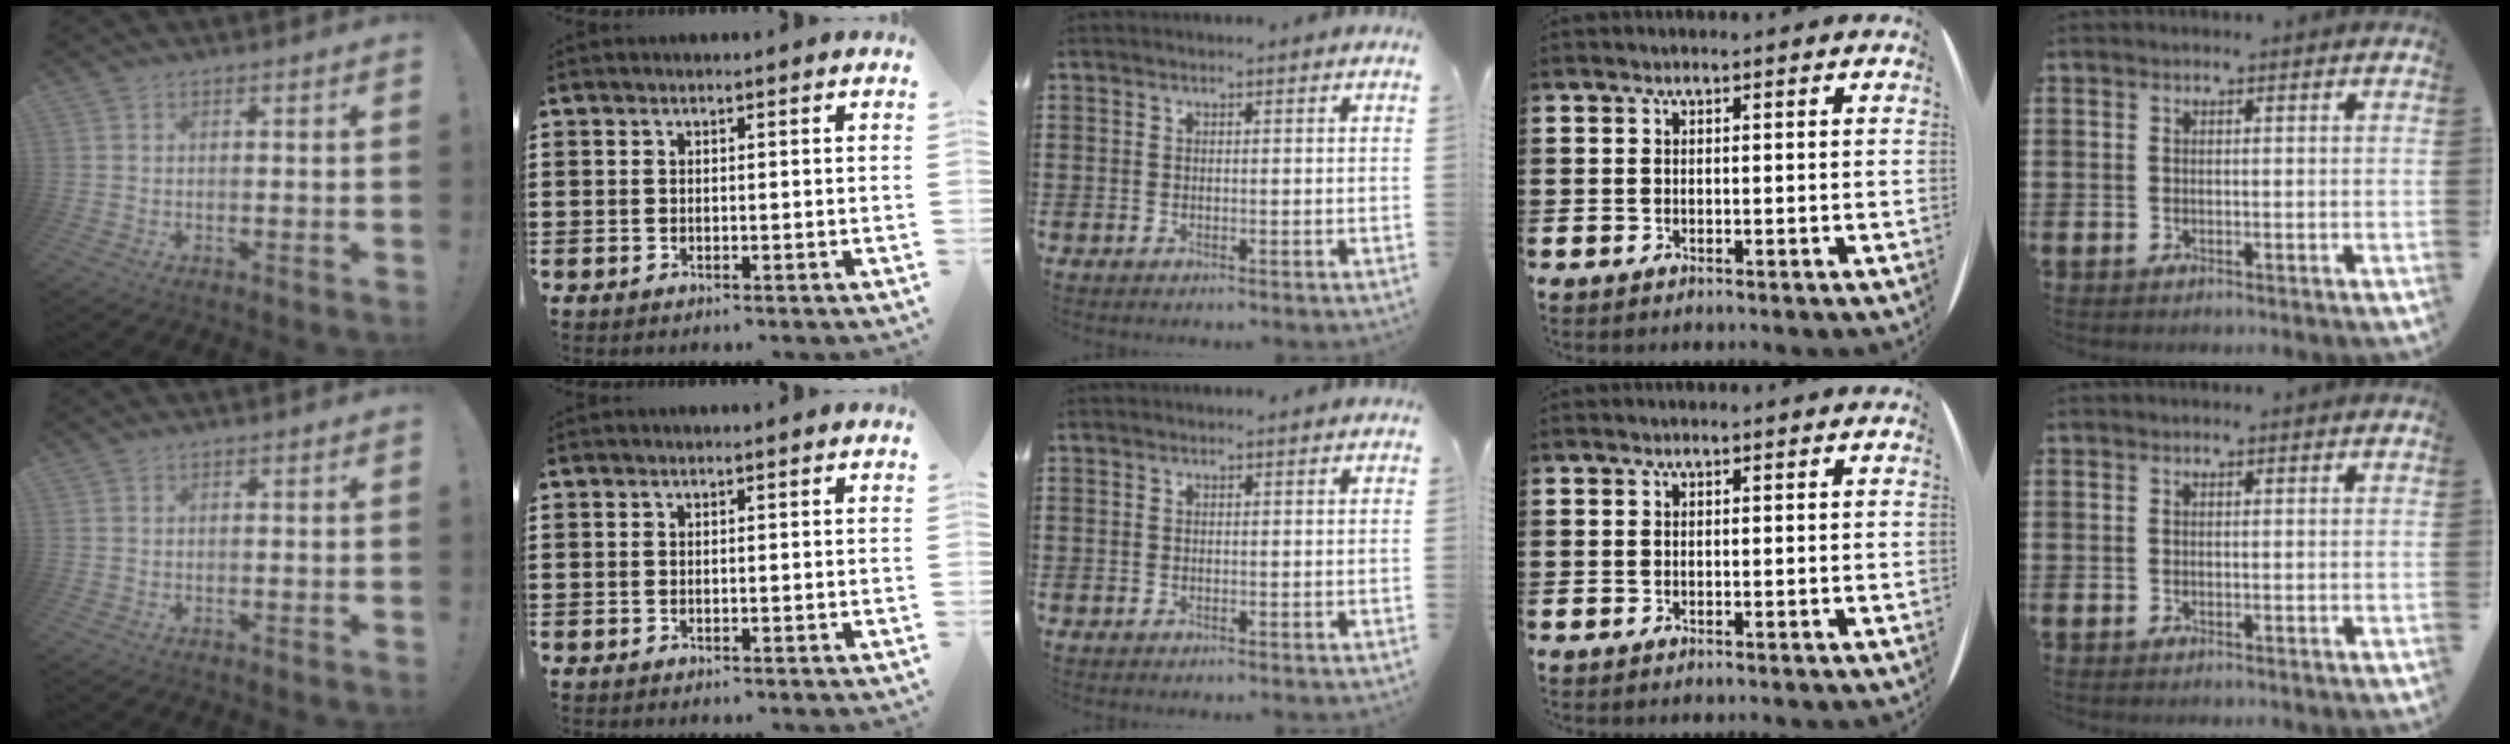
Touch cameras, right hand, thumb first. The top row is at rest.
{}